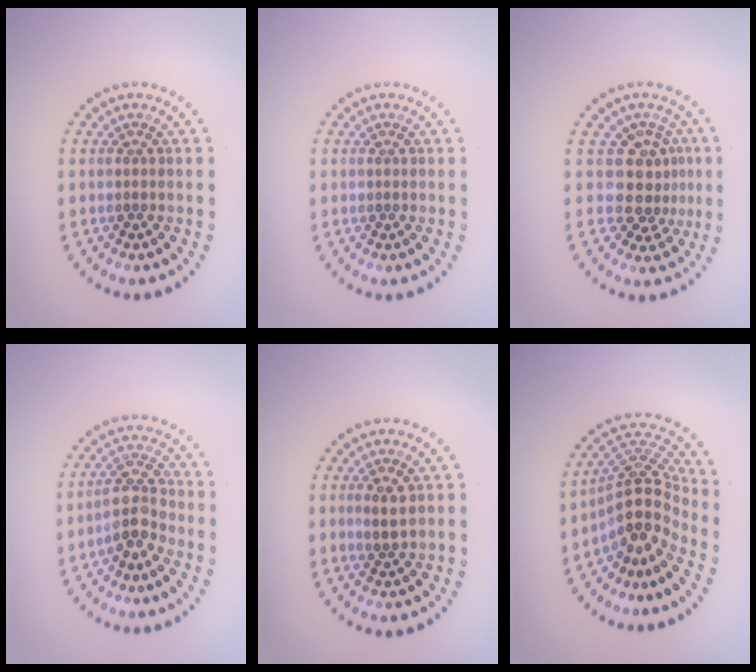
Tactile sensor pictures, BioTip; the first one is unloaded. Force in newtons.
{"total": 0.0}
{"total": 3.2, "press": 2.4, "slide": 2.2}
{"total": 3.3, "press": 2.9, "slide": 1.7}
{"total": 1.9, "press": 1.8, "slide": 0.6}
{"total": 5.0, "press": 3.6, "slide": 3.5}